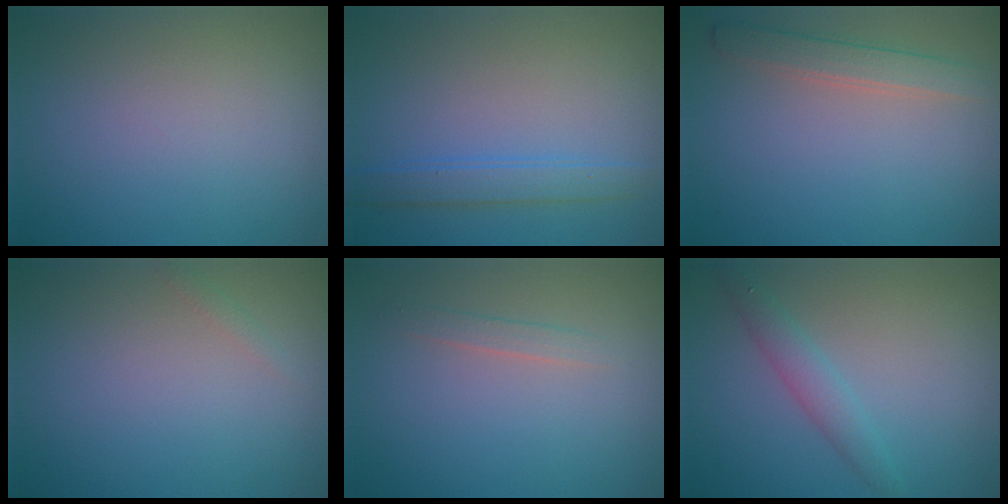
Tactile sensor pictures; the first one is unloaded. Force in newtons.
{"total": 2.5, "press": 2.5, "slide": 0.2}
{"total": 2.3, "press": 2.3, "slide": 0.1}
{"total": 0.6, "press": 0.6, "slide": 0.0}
{"total": 1.1, "press": 1.1, "slide": 0.0}
{"total": 2.2, "press": 2.2, "slide": 0.1}